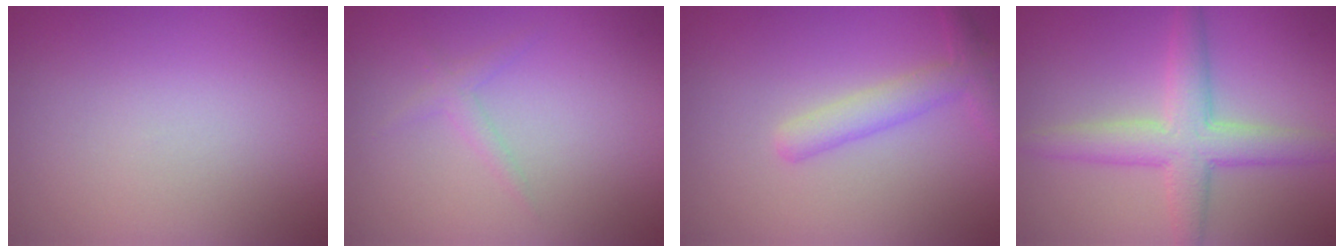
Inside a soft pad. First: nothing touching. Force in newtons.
{"total": 1.1, "press": 1.1, "slide": 0.0}
{"total": 2.6, "press": 2.6, "slide": 0.1}
{"total": 4.9, "press": 4.9, "slide": 0.1}